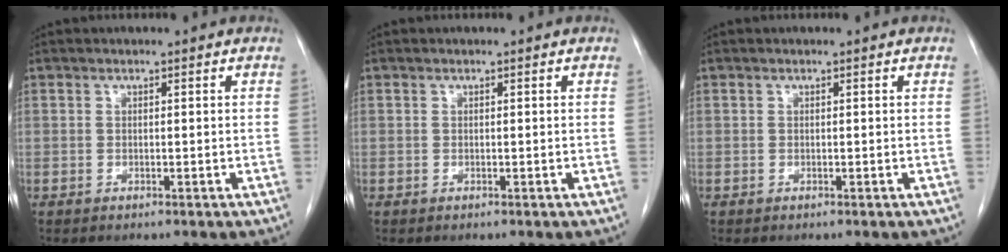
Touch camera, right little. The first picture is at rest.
{"total": 0.0}
{"total": 0.0}